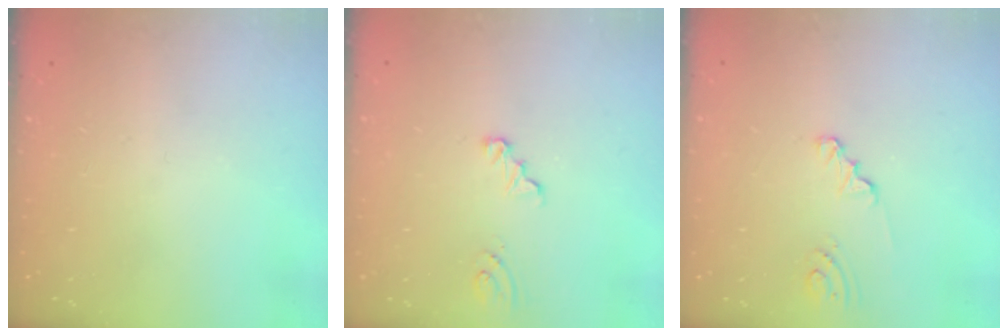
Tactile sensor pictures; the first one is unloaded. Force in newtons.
{"total": 2.1, "press": 2.1, "slide": 0.2}
{"total": 1.9, "press": 1.9, "slide": 0.3}